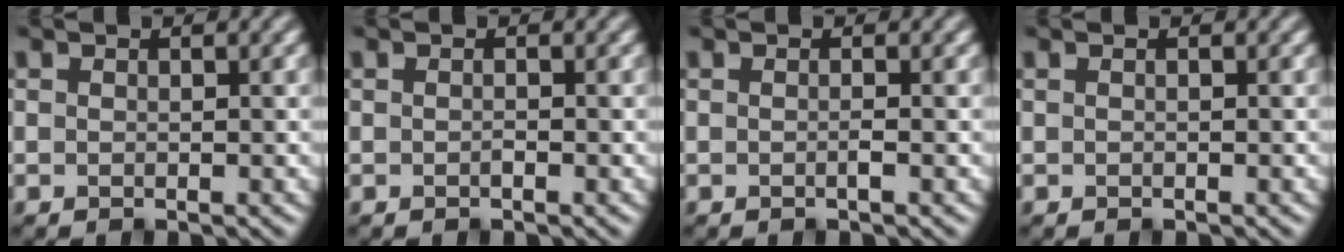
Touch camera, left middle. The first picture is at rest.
{"total": 0.0}
{"total": 0.6, "force": [-0.3, 0.0, 0.5], "torque": [-0.007, 0.003, -0.007]}
{"total": 0.0}